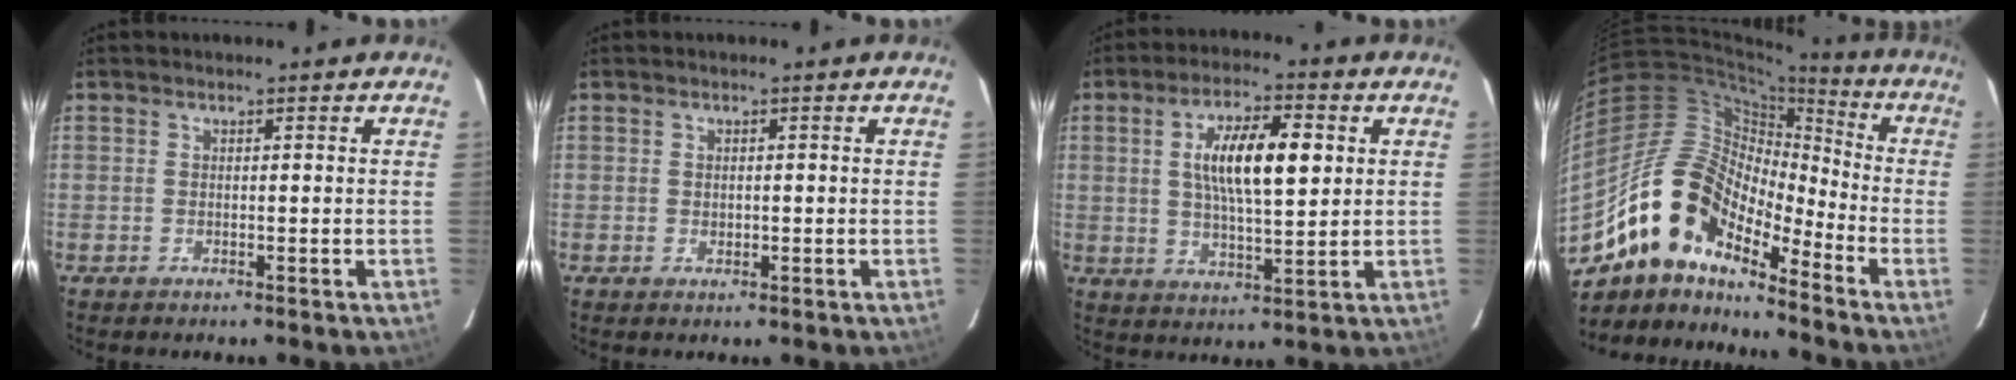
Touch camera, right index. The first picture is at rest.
{"total": 1.0, "force": [0.0, 0.8, 0.6], "torque": [-0.009, 0.003, 0.001]}
{"total": 11.6, "force": [2.6, 3.7, 10.7], "torque": [-0.188, 0.009, 0.046]}
{"total": 15.4, "force": [-11.4, 5.9, 8.4], "torque": [-0.141, 0.009, -0.228]}